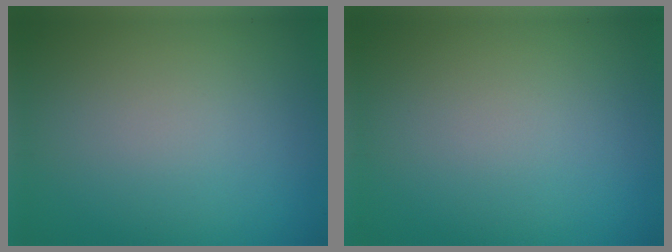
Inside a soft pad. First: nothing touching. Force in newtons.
{"total": 0.0}